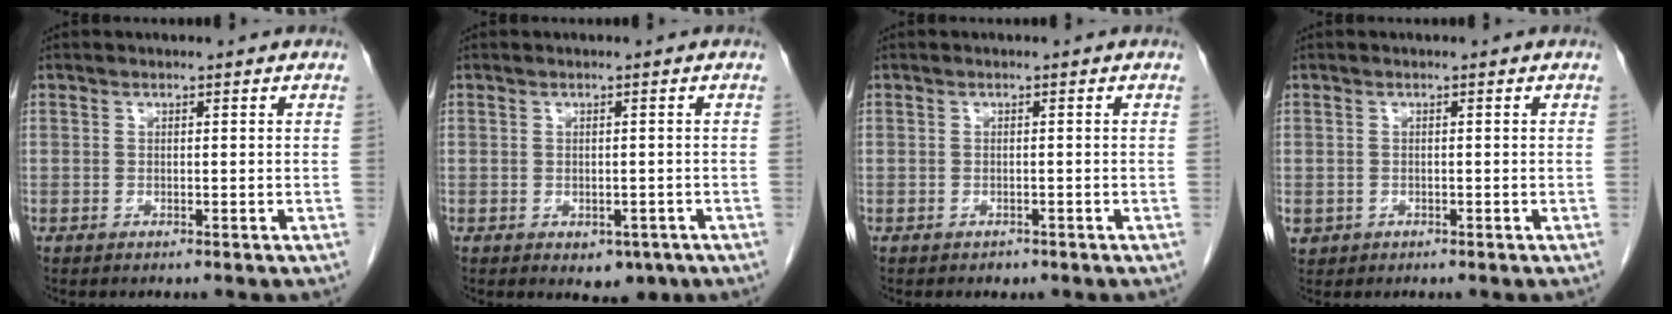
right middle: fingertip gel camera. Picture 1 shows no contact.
{"total": 3.0, "force": [-1.5, 2.0, 1.8], "torque": [-0.016, -0.002, -0.007]}
{"total": 0.8, "force": [-0.6, 0.5, 0.2], "torque": [-0.009, -0.002, -0.006]}
{"total": 1.7, "force": [-0.5, 1.5, 0.5], "torque": [-0.010, 0.002, -0.001]}